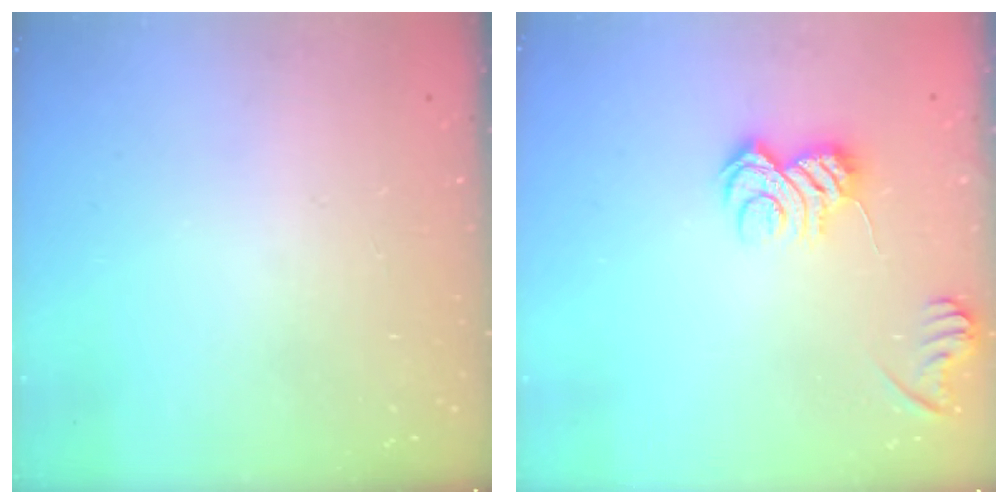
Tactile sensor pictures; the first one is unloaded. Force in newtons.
{"total": 8.2, "press": 8.2, "slide": 1.1}